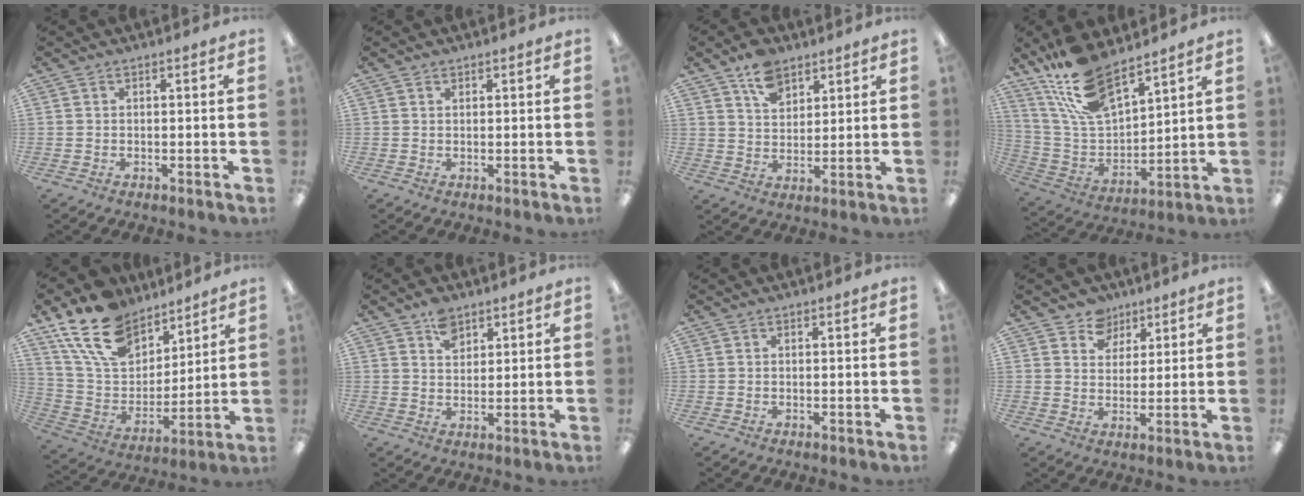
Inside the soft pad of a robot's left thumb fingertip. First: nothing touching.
{"total": 0.7, "force": [0.6, 0.3, 0.1], "torque": [-0.003, 0.000, 0.011]}
{"total": 8.1, "force": [5.7, 4.8, 3.3], "torque": [-0.061, -0.021, 0.105]}
{"total": 17.5, "force": [13.1, 7.0, 9.3], "torque": [-0.195, -0.066, 0.240]}
{"total": 18.5, "force": [13.1, 10.5, 7.8], "torque": [-0.163, -0.068, 0.246]}
{"total": 5.6, "force": [3.5, 3.6, 2.4], "torque": [-0.035, -0.010, 0.063]}
{"total": 0.0}
{"total": 6.6, "force": [4.4, 4.9, 0.4], "torque": [-0.003, -0.028, 0.081]}